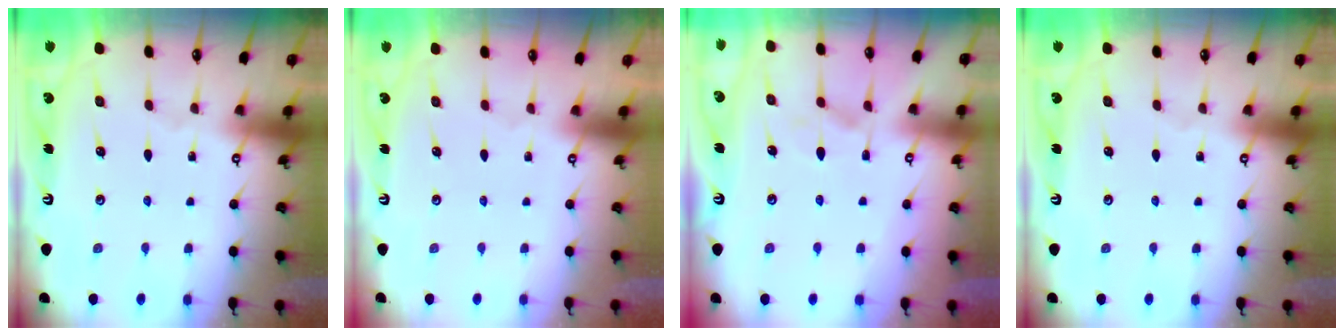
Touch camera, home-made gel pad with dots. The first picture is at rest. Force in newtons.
{"total": 1.5, "press": 1.4, "slide": 0.6}
{"total": 1.0, "press": 0.2, "slide": 0.9}
{"total": 0.0}